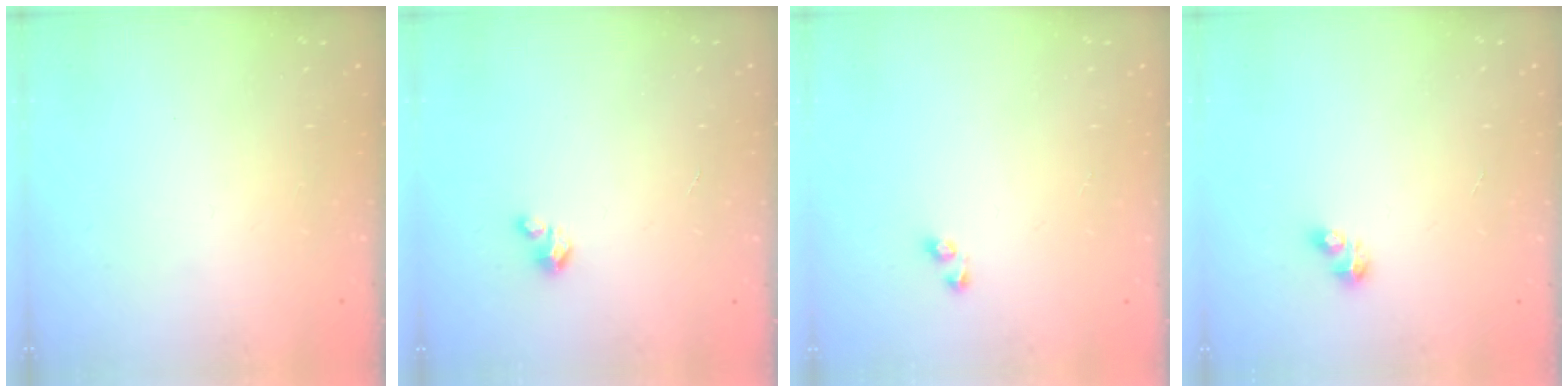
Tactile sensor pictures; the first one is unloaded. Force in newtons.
{"total": 2.7, "press": 2.7, "slide": 0.2}
{"total": 2.4, "press": 2.0, "slide": 1.3}
{"total": 3.5, "press": 3.5, "slide": 0.5}